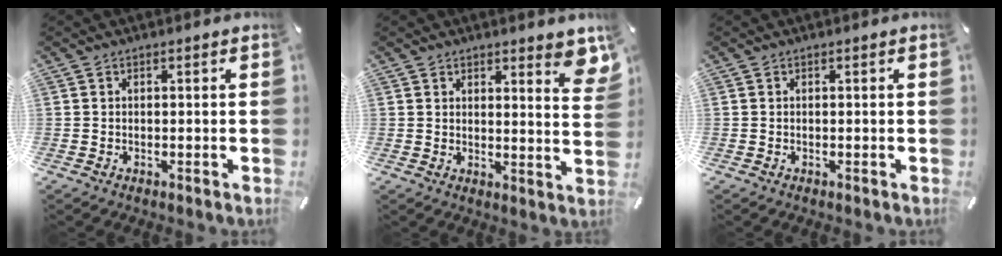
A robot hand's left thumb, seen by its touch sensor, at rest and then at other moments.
{"total": 5.7, "force": [4.3, 2.0, 3.1], "torque": [-0.025, -0.031, 0.069]}
{"total": 0.0}